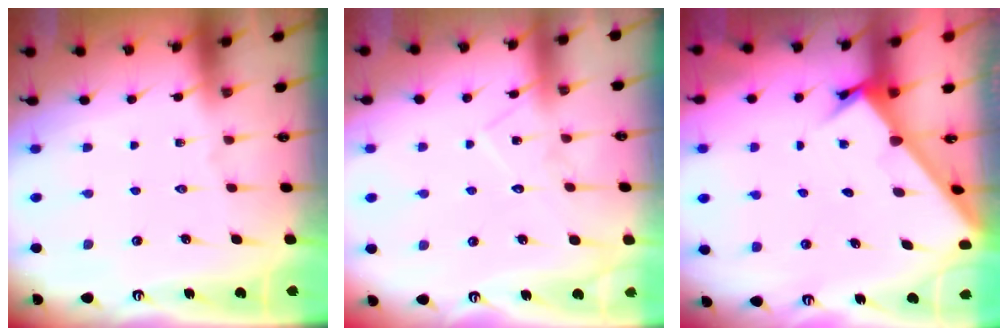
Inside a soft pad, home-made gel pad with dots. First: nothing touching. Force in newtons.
{"total": 9.7, "press": 9.7, "slide": 0.7}
{"total": 2.5, "press": 2.5, "slide": 0.3}